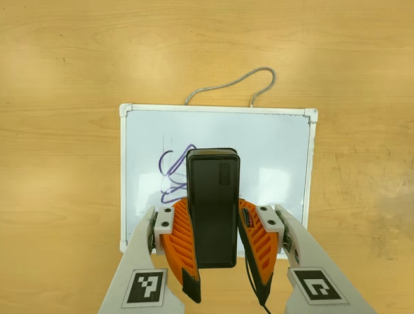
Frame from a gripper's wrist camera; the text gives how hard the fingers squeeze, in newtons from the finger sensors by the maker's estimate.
{"total": 7.5, "left": 6.5, "right": 8.4}